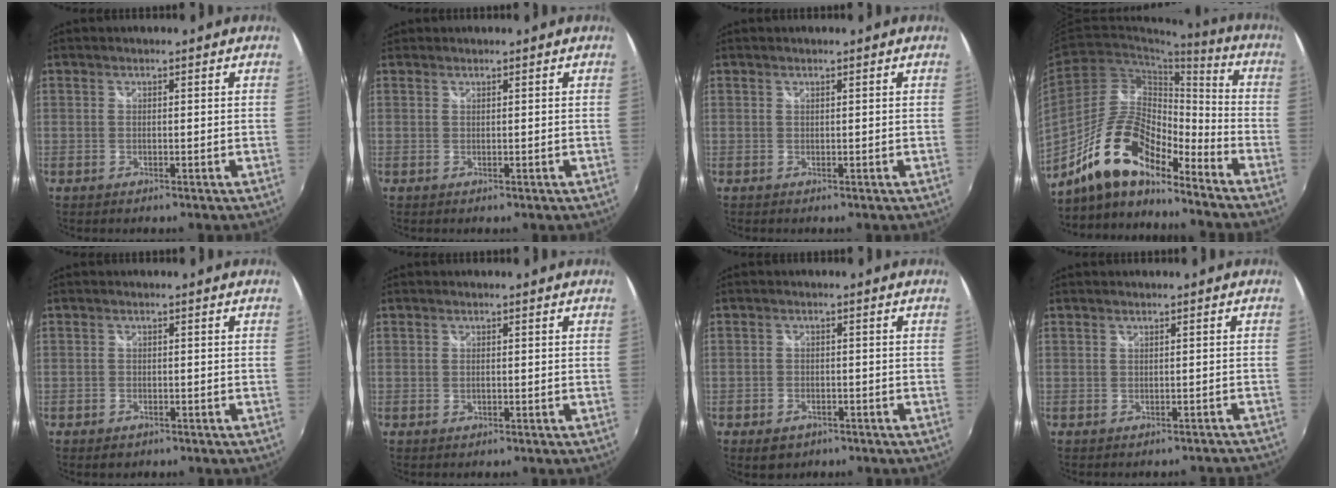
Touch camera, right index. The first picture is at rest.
{"total": 0.5, "force": [0.3, 0.4, -0.1], "torque": [0.002, 0.001, 0.004]}
{"total": 0.0}
{"total": 16.2, "force": [-12.3, 5.1, 9.2], "torque": [-0.179, 0.004, -0.230]}
{"total": 1.9, "force": [-1.2, 1.4, 0.6], "torque": [-0.016, -0.004, -0.017]}
{"total": 0.8, "force": [-0.1, 0.5, 0.6], "torque": [-0.013, -0.001, -0.002]}
{"total": 4.1, "force": [-2.5, 2.8, 1.5], "torque": [-0.042, -0.005, -0.035]}
{"total": 4.2, "force": [-3.9, 1.2, 0.7], "torque": [-0.002, 0.005, -0.033]}